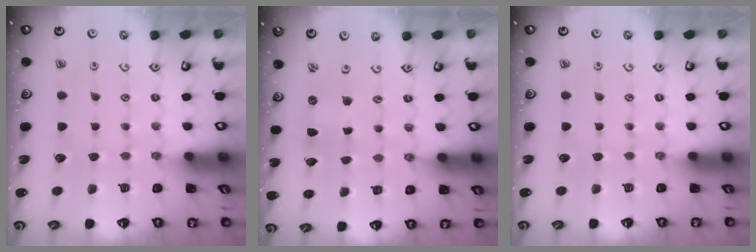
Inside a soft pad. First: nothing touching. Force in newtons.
{"total": 0.0}
{"total": 0.0}